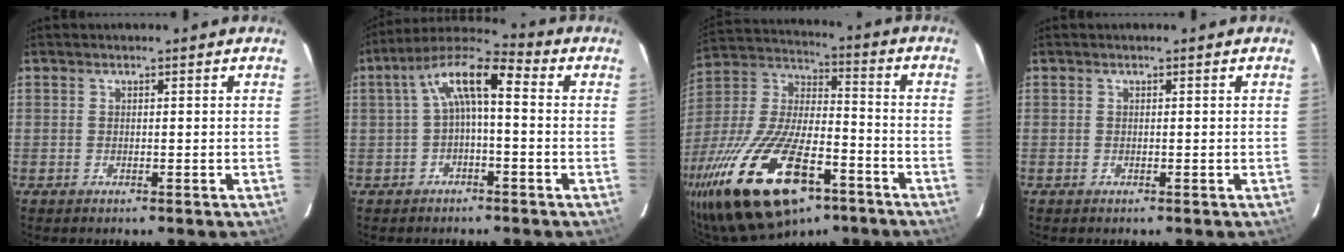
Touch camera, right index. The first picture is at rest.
{"total": 8.7, "force": [0.2, 2.8, 8.3], "torque": [-0.162, 0.030, -0.001]}
{"total": 27.3, "force": [-15.3, 11.3, 19.6], "torque": [-0.402, -0.037, -0.259]}
{"total": 0.0}